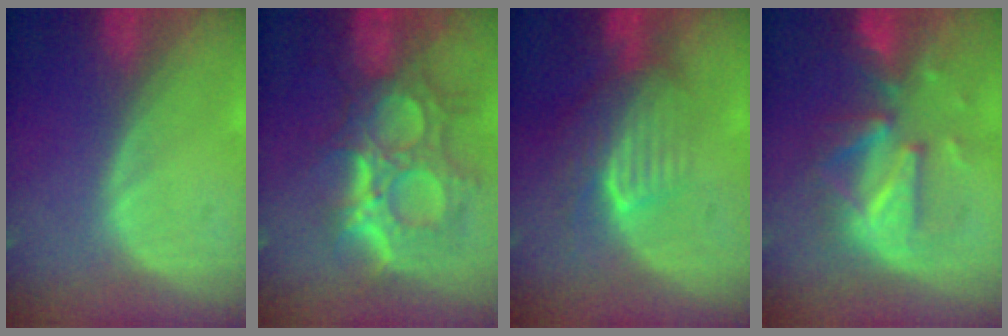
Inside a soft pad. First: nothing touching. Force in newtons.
{"total": 12.1, "press": 10.8, "slide": 5.5}
{"total": 8.1, "press": 7.2, "slide": 3.6}
{"total": 8.6, "press": 8.5, "slide": 1.2}